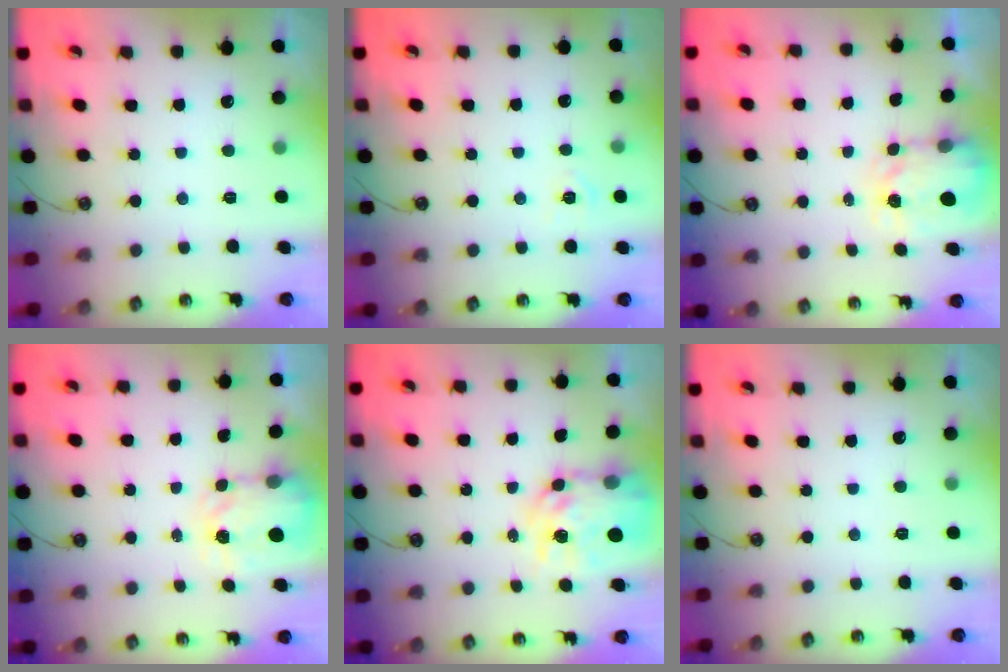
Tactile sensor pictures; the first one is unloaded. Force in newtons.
{"total": 5.1, "press": 5.0, "slide": 0.6}
{"total": 3.7, "press": 3.7, "slide": 0.4}
{"total": 3.7, "press": 3.6, "slide": 0.5}
{"total": 12.3, "press": 12.3, "slide": 1.0}
{"total": 0.0}